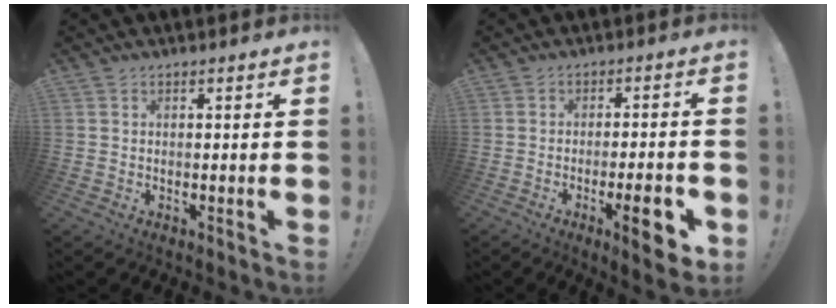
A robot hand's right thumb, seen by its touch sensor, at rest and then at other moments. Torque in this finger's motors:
{"motor_torque": [1.43, 1.64, 1.04, -1.08, 0.28]}